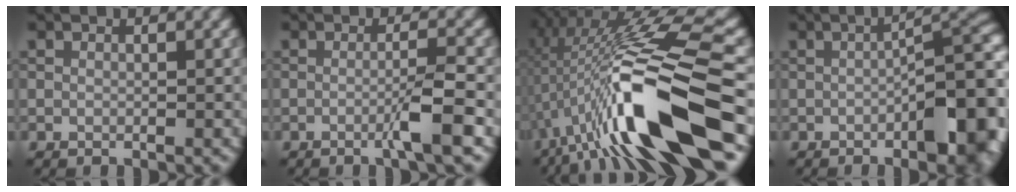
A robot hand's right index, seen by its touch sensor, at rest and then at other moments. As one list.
[{"total": 3.2, "force": [-1.2, 0.1, 3.0], "torque": [-0.046, 0.008, -0.029]}, {"total": 14.2, "force": [-3.3, 3.0, 13.5], "torque": [-0.242, 0.008, -0.051]}, {"total": 11.2, "force": [-2.6, 3.8, 10.2], "torque": [-0.097, 0.000, -0.036]}]